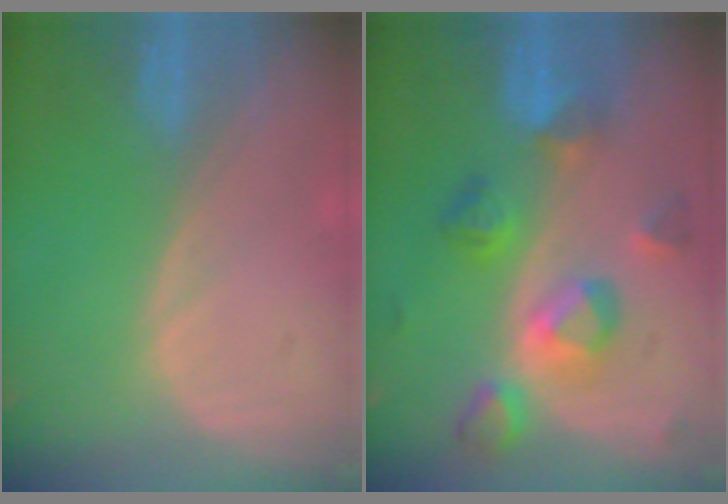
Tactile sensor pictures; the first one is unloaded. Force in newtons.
{"total": 8.1, "press": 8.1, "slide": 0.3}